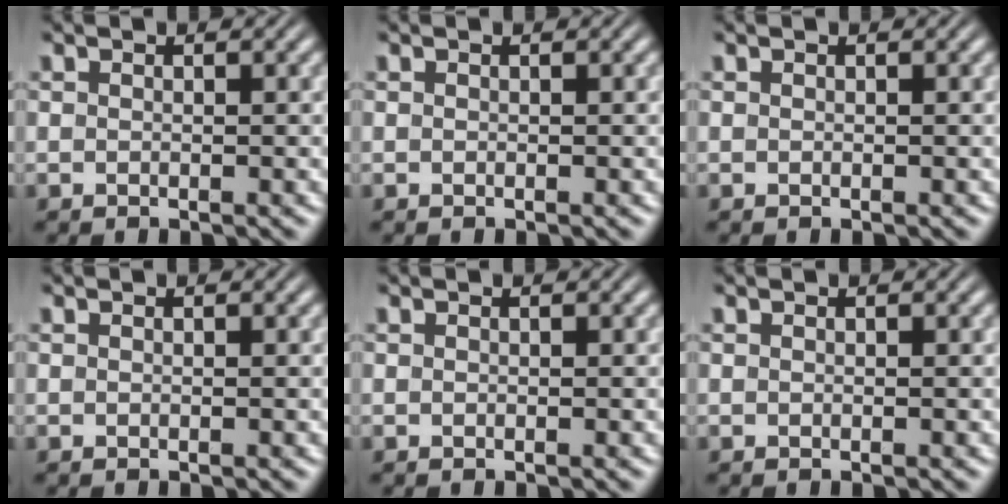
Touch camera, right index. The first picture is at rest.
{"total": 0.0}
{"total": 0.0}
{"total": 0.0}
{"total": 0.0}
{"total": 0.0}